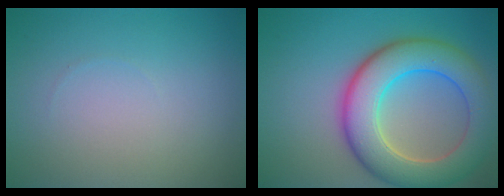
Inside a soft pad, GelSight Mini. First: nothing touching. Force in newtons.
{"total": 8.9, "press": 8.9, "slide": 0.6}